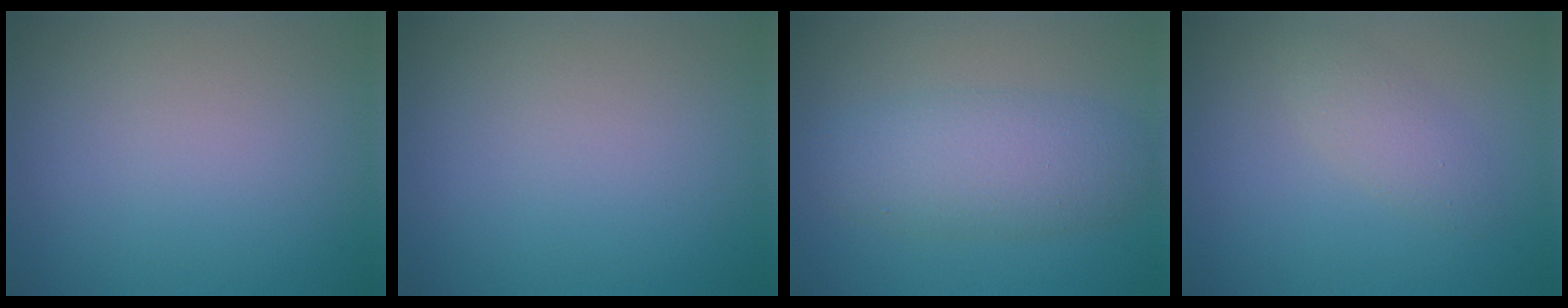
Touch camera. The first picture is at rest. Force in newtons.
{"total": 0.0}
{"total": 4.8, "press": 4.8, "slide": 0.2}
{"total": 2.0, "press": 2.0, "slide": 0.2}